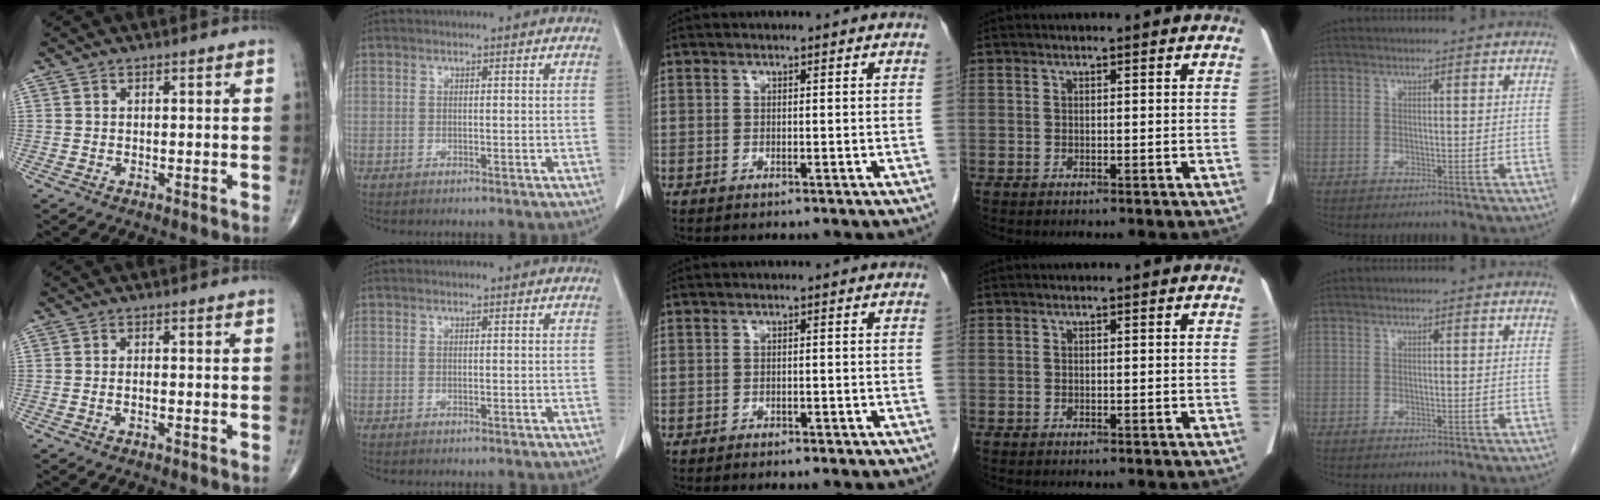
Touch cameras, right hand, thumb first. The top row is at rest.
{"thumb": {"total": 1.2, "force": [-0.4, 0.5, 1.0], "torque": [-0.023, 0.009, -0.006]}, "middle": {"total": 2.1, "force": [-1.6, 0.7, 1.1], "torque": [-0.018, -0.002, -0.014]}}